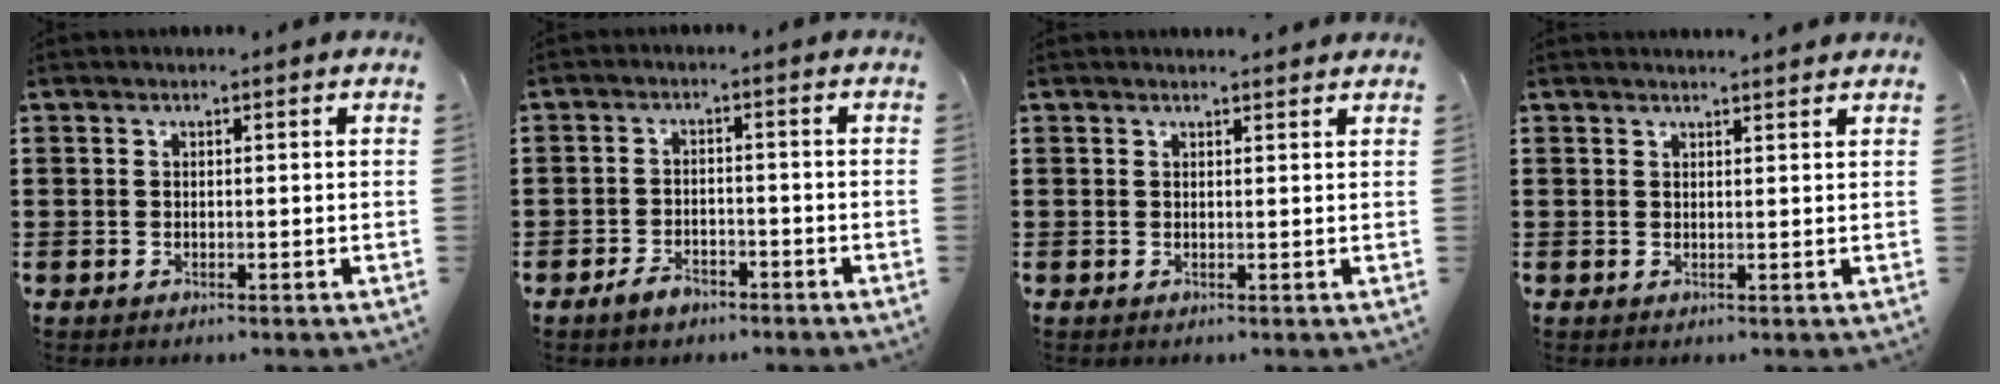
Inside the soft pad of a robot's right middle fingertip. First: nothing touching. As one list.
[{"total": 2.8, "force": [-2.3, 1.3, 0.9], "torque": [-0.018, 0.006, -0.047]}, {"total": 1.0, "force": [1.0, 0.0, 0.2], "torque": [0.003, -0.005, 0.016]}, {"total": 1.3, "force": [1.3, -0.1, 0.2], "torque": [0.001, -0.005, 0.023]}]